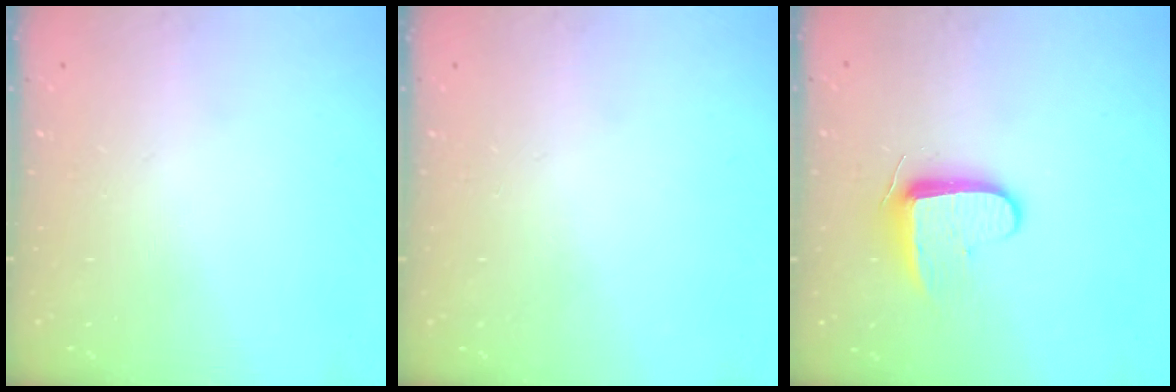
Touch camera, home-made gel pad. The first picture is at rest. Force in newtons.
{"total": 0.0}
{"total": 8.7, "press": 8.6, "slide": 0.9}